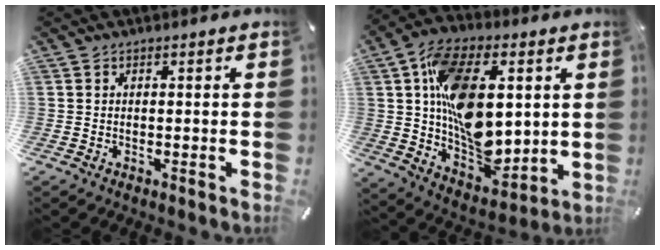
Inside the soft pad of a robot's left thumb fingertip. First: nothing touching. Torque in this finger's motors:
{"motor_torque": [2.46, 2.55, 2.77, 0.00, 0.41]}